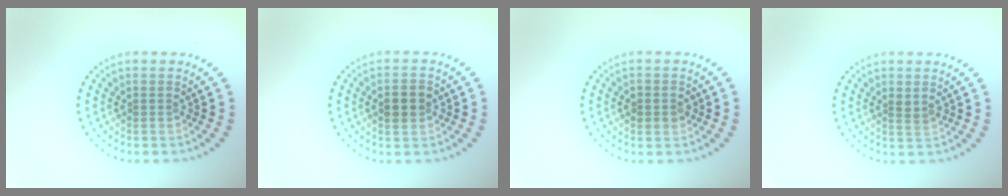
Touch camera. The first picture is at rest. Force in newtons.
{"total": 2.3, "press": 2.3, "slide": 0.2}
{"total": 1.6, "press": 1.6, "slide": 0.1}
{"total": 1.1, "press": 0.9, "slide": 0.6}